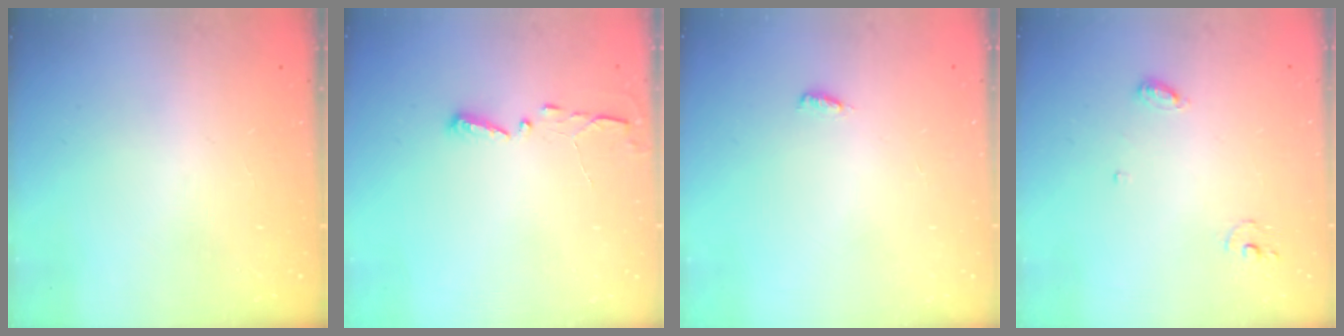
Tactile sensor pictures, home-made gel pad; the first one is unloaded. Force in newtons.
{"total": 3.1, "press": 3.1, "slide": 0.3}
{"total": 3.7, "press": 3.3, "slide": 1.7}
{"total": 4.7, "press": 4.7, "slide": 0.5}